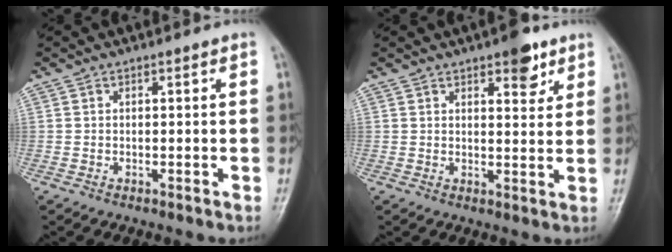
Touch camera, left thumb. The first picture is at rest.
{"total": 6.0, "force": [3.6, 2.5, 4.0], "torque": [-0.032, -0.018, 0.045]}